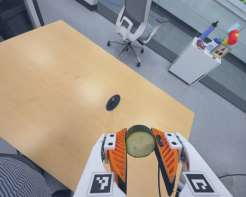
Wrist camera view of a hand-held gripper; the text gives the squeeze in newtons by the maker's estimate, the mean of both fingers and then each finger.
{"total": 10.6, "left": 10.0, "right": 11.2}